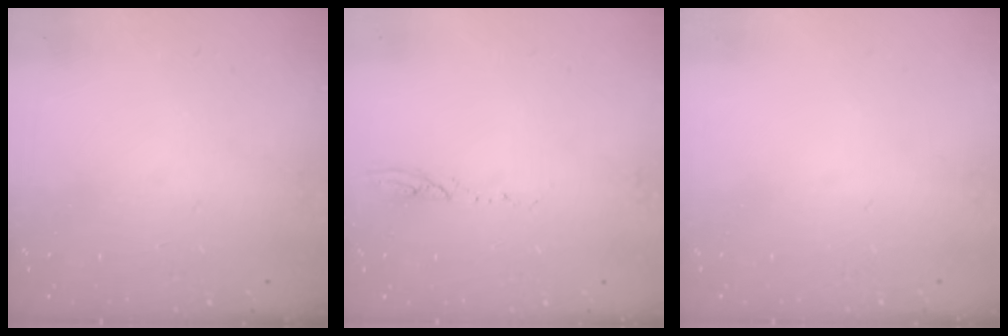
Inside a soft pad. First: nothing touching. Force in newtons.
{"total": 3.3, "press": 3.3, "slide": 0.4}
{"total": 0.0}